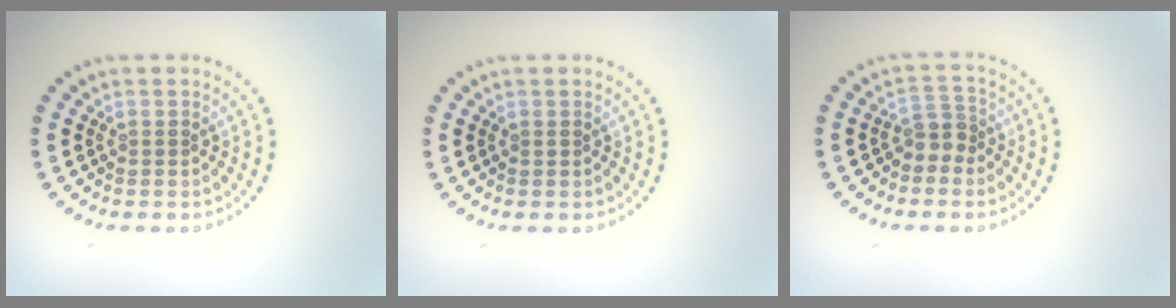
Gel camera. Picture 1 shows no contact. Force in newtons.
{"total": 0.0}
{"total": 2.2, "press": 1.6, "slide": 1.4}